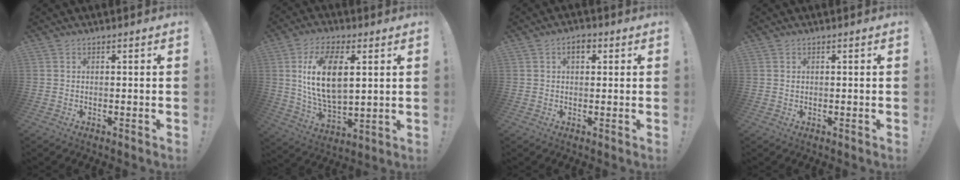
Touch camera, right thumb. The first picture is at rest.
{"total": 16.4, "force": [4.5, 8.5, 13.4], "torque": [-0.258, -0.013, 0.071]}
{"total": 3.6, "force": [1.3, 1.9, 2.8], "torque": [-0.036, 0.002, 0.019]}
{"total": 0.5, "force": [0.2, 0.4, 0.1], "torque": [-0.002, 0.002, 0.005]}